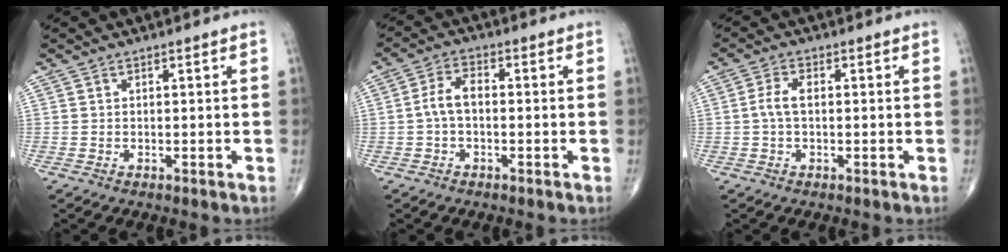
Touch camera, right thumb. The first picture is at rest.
{"total": 4.7, "force": [-0.5, 2.6, 3.8], "torque": [-0.073, 0.019, -0.017]}
{"total": 3.3, "force": [0.0, 1.7, 2.9], "torque": [-0.065, 0.010, -0.003]}